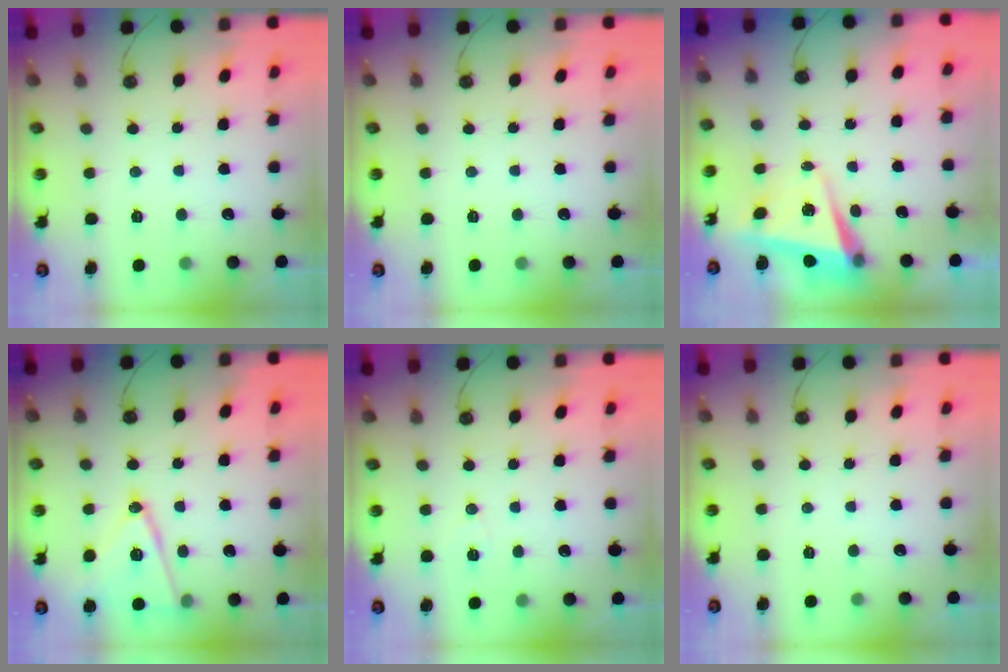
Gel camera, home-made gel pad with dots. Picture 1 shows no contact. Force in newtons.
{"total": 0.0}
{"total": 5.4, "press": 5.3, "slide": 0.8}
{"total": 15.1, "press": 14.7, "slide": 3.5}
{"total": 5.7, "press": 5.1, "slide": 2.5}
{"total": 0.0}